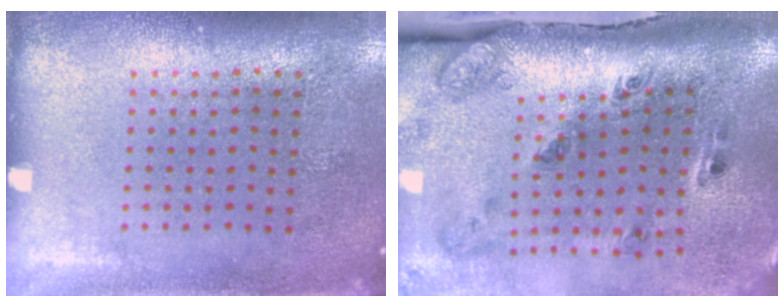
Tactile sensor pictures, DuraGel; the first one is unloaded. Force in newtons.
{"total": 3.4, "press": 2.1, "slide": 2.6}